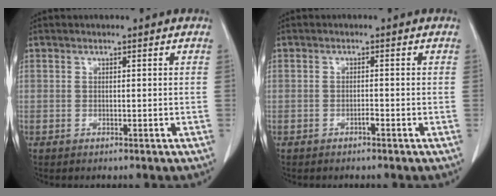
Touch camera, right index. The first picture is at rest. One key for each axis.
{"total": 0.7, "fx": -0.5, "fy": 0.1, "fz": 0.5, "tx": -0.008, "ty": 0.002, "tz": -0.009}